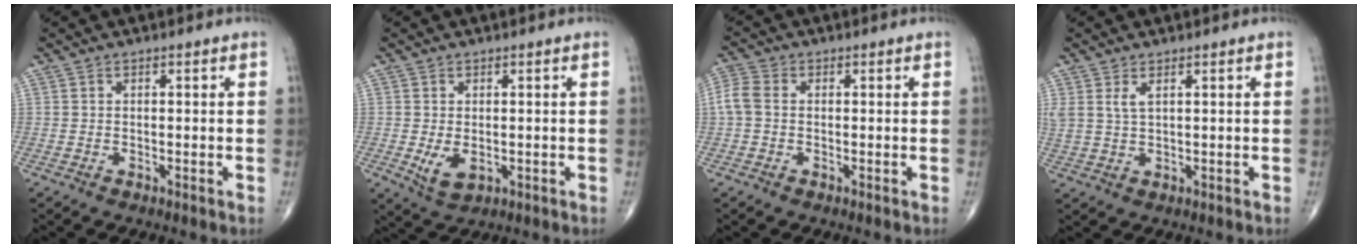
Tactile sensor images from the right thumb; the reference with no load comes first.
{"total": 4.1, "force": [-0.6, 2.4, 3.2], "torque": [-0.054, -0.010, -0.001]}
{"total": 4.2, "force": [0.0, 3.1, 2.9], "torque": [-0.075, 0.012, -0.009]}
{"total": 2.9, "force": [1.4, 1.1, 2.3], "torque": [-0.054, 0.001, 0.036]}